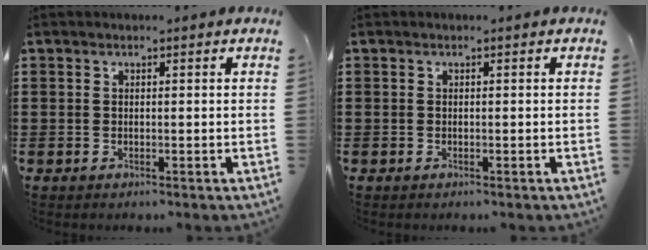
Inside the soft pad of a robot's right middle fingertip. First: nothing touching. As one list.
[{"total": 0.0}]